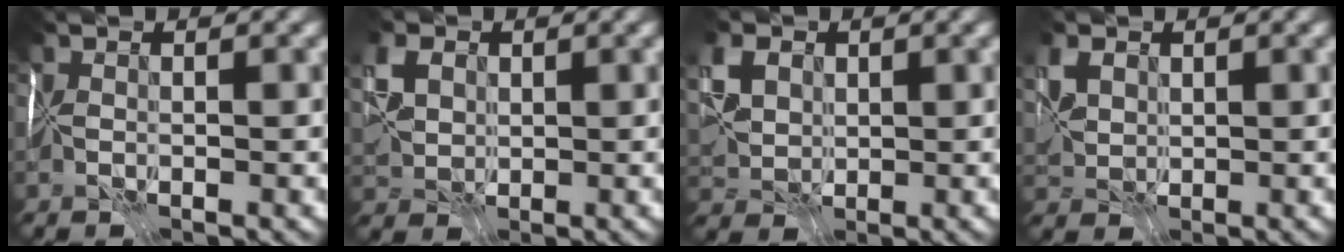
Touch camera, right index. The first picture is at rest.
{"total": 3.7, "force": [1.5, 2.5, 2.2], "torque": [-0.063, 0.009, 0.029]}
{"total": 4.2, "force": [1.6, 2.9, 2.5], "torque": [-0.068, 0.011, 0.031]}
{"total": 2.3, "force": [1.4, 1.4, 1.2], "torque": [-0.030, 0.003, 0.026]}